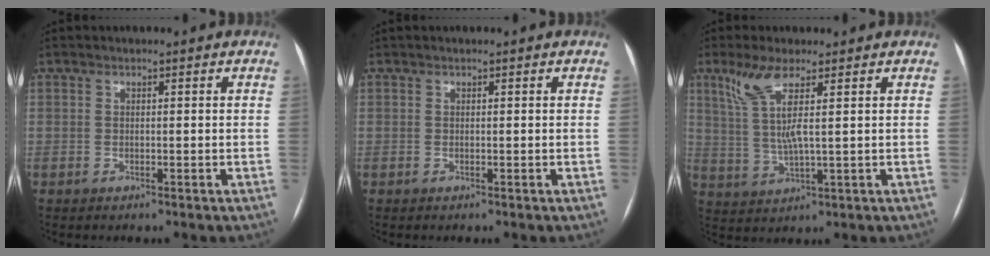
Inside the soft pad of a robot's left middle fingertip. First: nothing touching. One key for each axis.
{"total": 0.0}
{"total": 6.9, "fx": 3.2, "fy": 0.4, "fz": 6.1, "tx": -0.137, "ty": 0.003, "tz": 0.070}